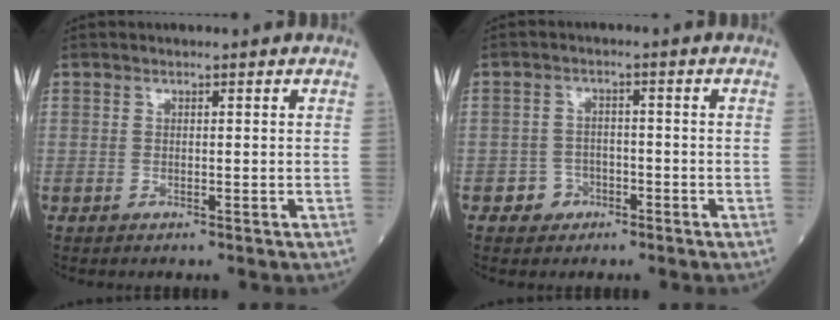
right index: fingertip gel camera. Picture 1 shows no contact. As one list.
[{"total": 3.0, "force": [-1.6, 2.5, 0.3], "torque": [-0.001, 0.013, -0.028]}]